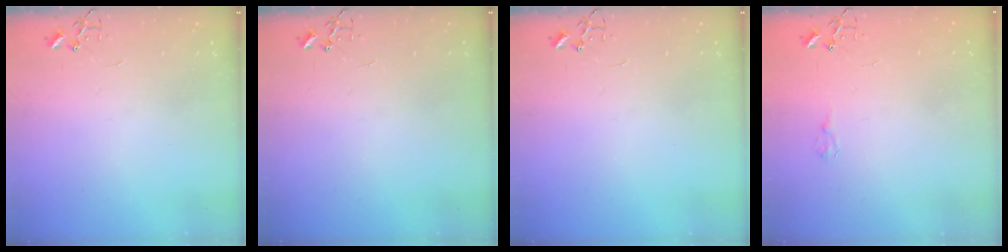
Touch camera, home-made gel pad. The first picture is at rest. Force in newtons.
{"total": 0.0}
{"total": 0.0}
{"total": 6.0, "press": 5.9, "slide": 0.7}